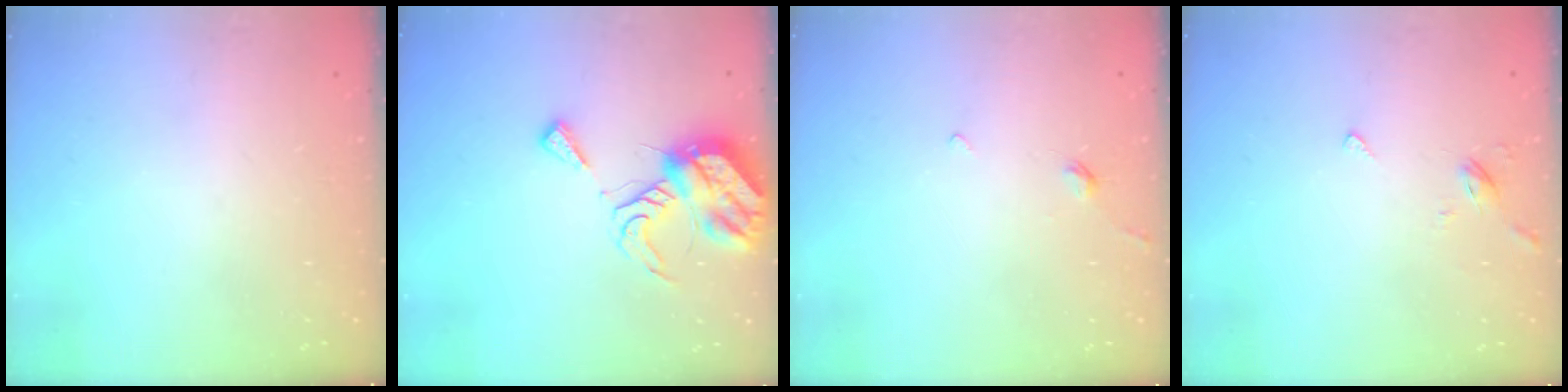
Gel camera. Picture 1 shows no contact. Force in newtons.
{"total": 10.9, "press": 10.9, "slide": 1.2}
{"total": 1.7, "press": 1.6, "slide": 0.5}
{"total": 2.7, "press": 2.6, "slide": 0.7}